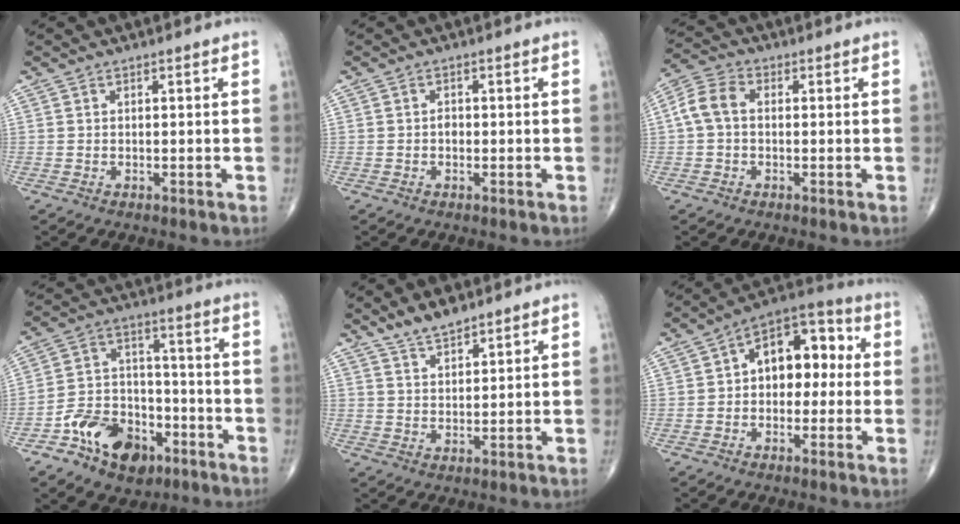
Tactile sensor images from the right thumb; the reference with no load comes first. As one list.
[{"total": 2.0, "force": [-0.2, 1.3, 1.5], "torque": [-0.021, 0.003, -0.006]}, {"total": 6.1, "force": [0.1, 4.2, 4.4], "torque": [-0.089, 0.020, -0.006]}, {"total": 14.7, "force": [-8.1, 9.4, 7.9], "torque": [-0.095, 0.068, -0.136]}, {"total": 5.2, "force": [4.2, 1.6, 2.5], "torque": [-0.036, -0.023, 0.080]}, {"total": 12.6, "force": [1.1, 8.0, 9.6], "torque": [-0.098, 0.040, -0.001]}]